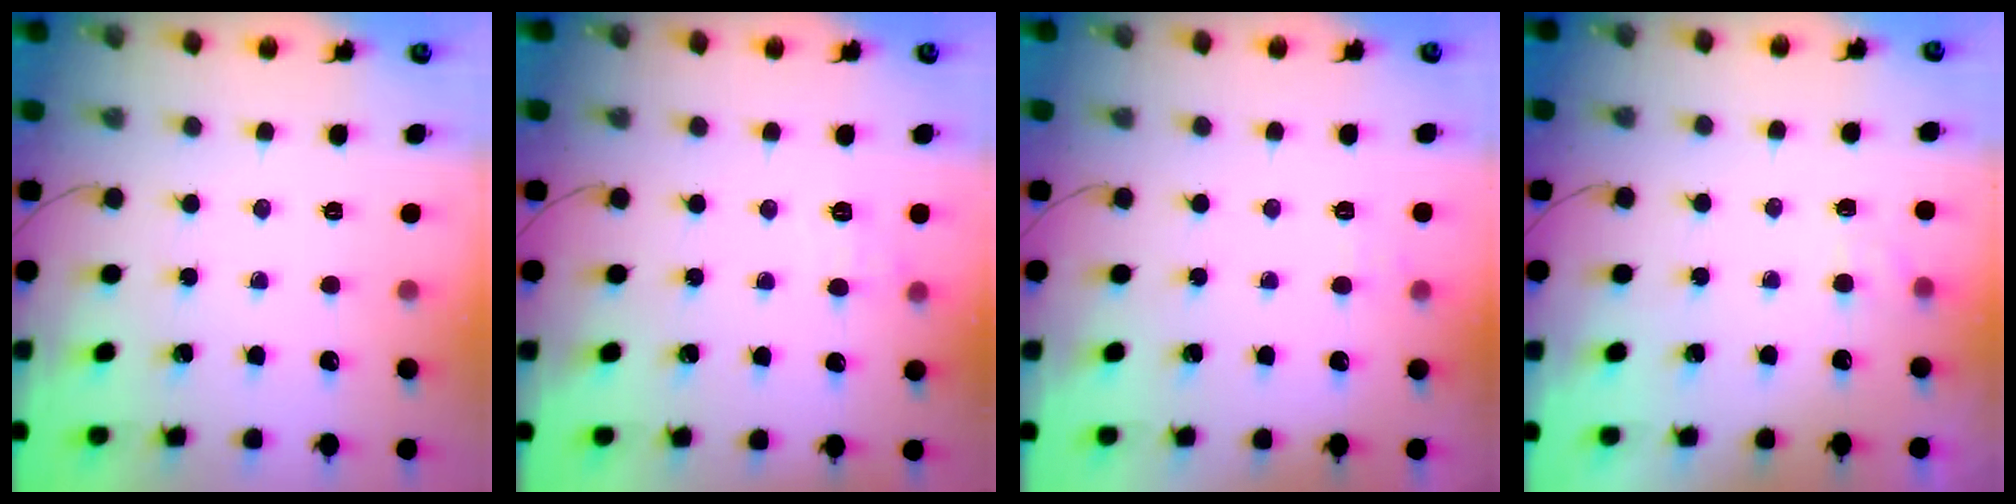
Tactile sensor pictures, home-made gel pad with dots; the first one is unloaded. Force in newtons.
{"total": 6.7, "press": 6.5, "slide": 1.6}
{"total": 5.5, "press": 5.3, "slide": 1.5}
{"total": 5.6, "press": 5.5, "slide": 1.3}